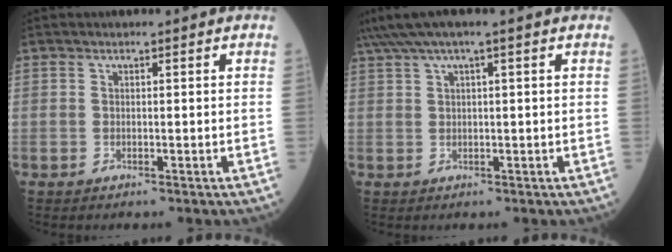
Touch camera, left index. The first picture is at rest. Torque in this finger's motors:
{"motor_torque": [0.27, -0.21, -0.04, 0.02]}